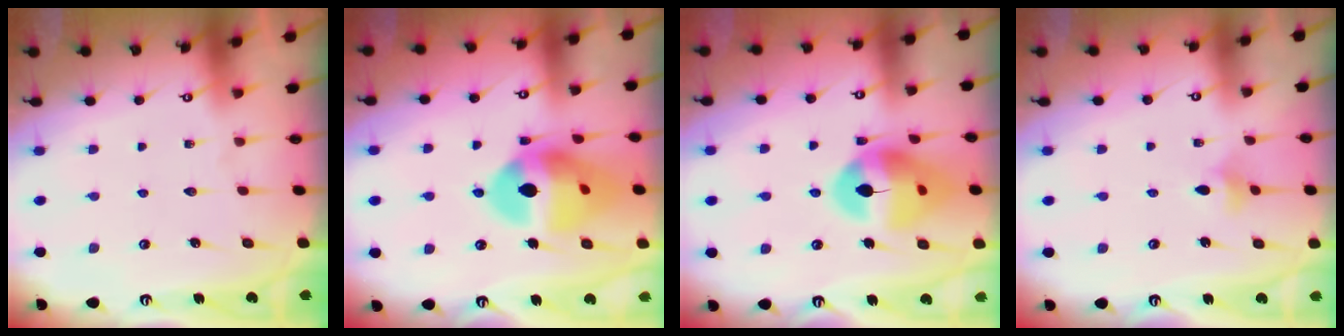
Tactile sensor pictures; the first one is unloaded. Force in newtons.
{"total": 17.7, "press": 17.6, "slide": 1.8}
{"total": 16.1, "press": 15.9, "slide": 2.1}
{"total": 3.4, "press": 3.4, "slide": 0.7}